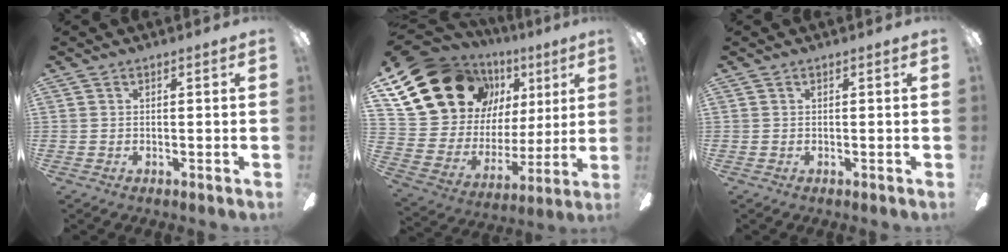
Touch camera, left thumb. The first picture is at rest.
{"total": 22.3, "force": [11.8, 15.4, 10.9], "torque": [-0.219, -0.063, 0.233]}
{"total": 0.0}